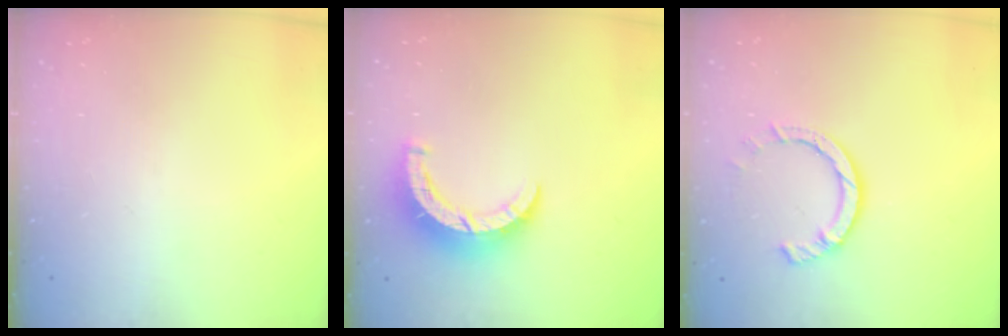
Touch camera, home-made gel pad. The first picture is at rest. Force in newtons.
{"total": 10.4, "press": 10.3, "slide": 0.7}
{"total": 7.1, "press": 7.0, "slide": 1.1}